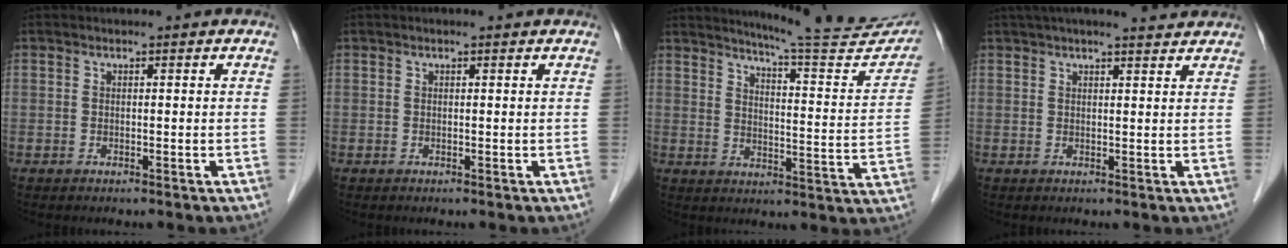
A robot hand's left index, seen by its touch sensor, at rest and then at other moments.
{"total": 0.7, "force": [0.6, 0.2, 0.4], "torque": [-0.011, 0.009, 0.008]}
{"total": 18.8, "force": [17.4, 0.4, 6.9], "torque": [-0.097, -0.076, 0.214]}
{"total": 8.0, "force": [7.1, 0.6, 3.6], "torque": [-0.054, 0.025, 0.088]}